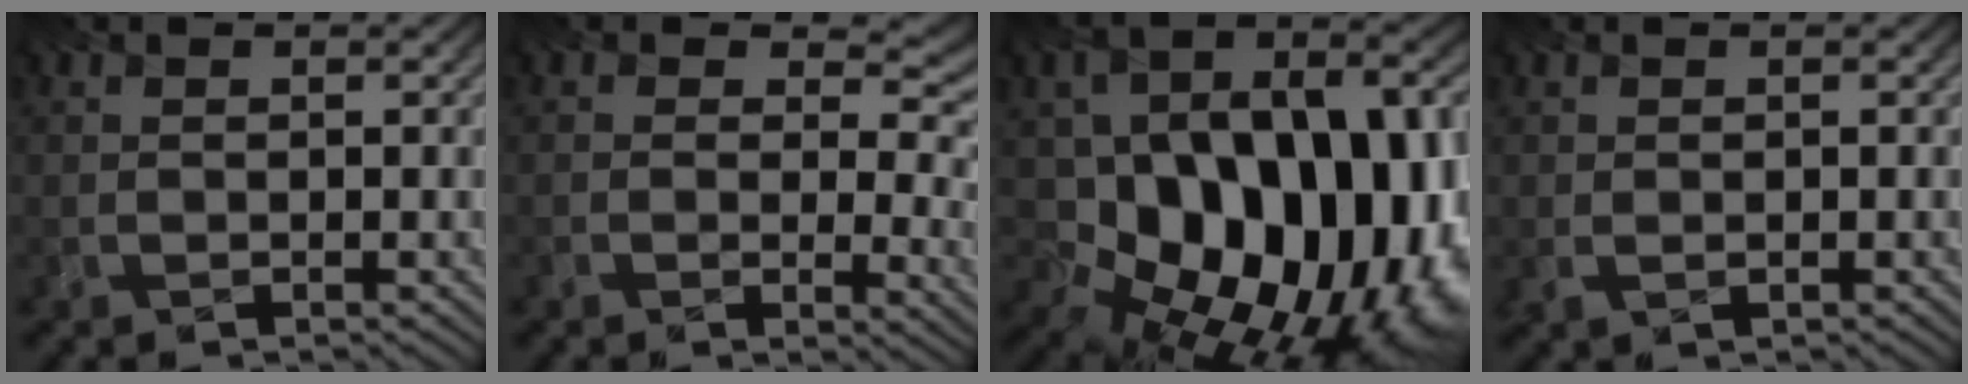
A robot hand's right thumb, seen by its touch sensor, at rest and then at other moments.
{"total": 6.9, "force": [3.5, 3.8, 4.6], "torque": [-0.083, -0.002, 0.068]}
{"total": 19.1, "force": [-4.4, 13.3, 13.1], "torque": [-0.148, -0.039, -0.057]}
{"total": 0.0}